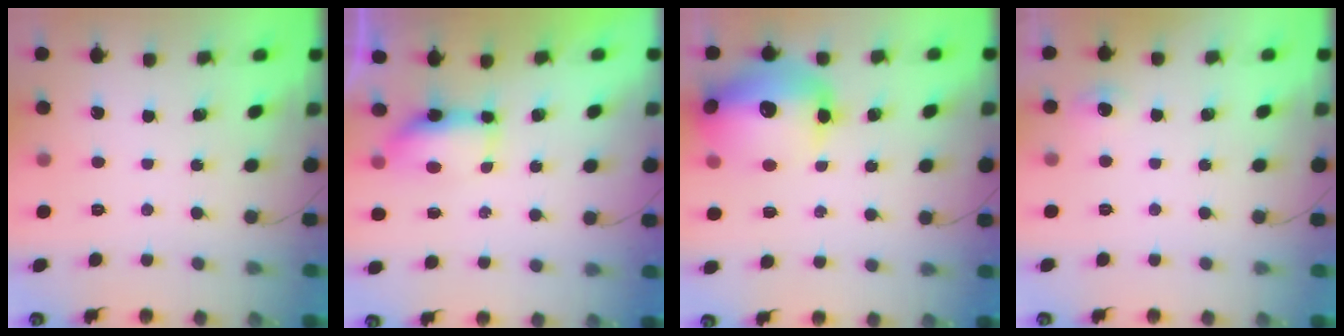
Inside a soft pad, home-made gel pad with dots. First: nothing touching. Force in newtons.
{"total": 6.7, "press": 6.7, "slide": 0.6}
{"total": 19.4, "press": 19.0, "slide": 3.8}
{"total": 11.7, "press": 4.5, "slide": 10.8}